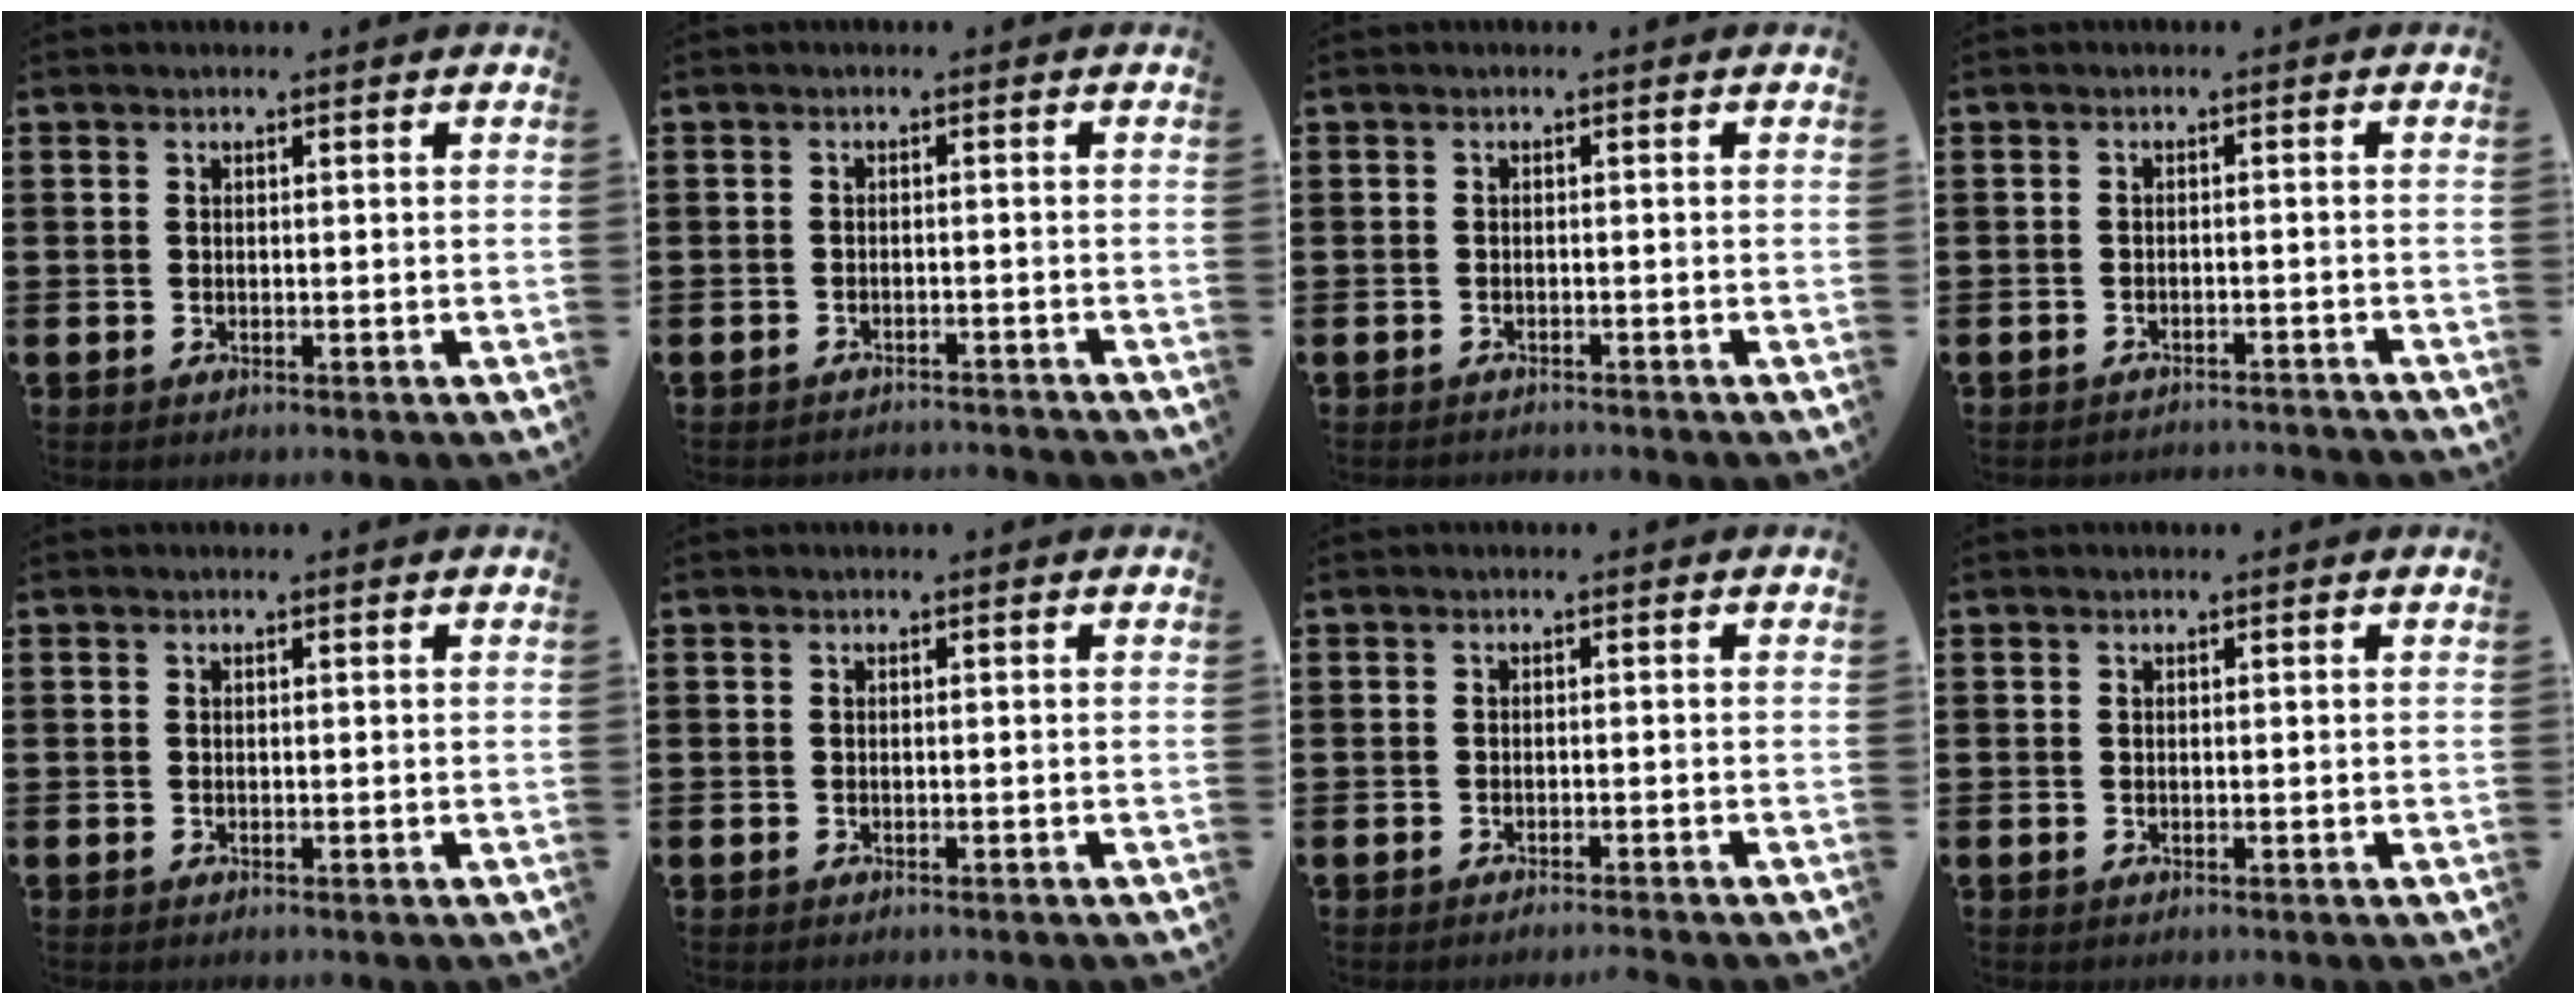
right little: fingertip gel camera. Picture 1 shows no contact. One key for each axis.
{"total": 1.3, "fx": -1.3, "fy": -0.1, "fz": -0.1, "tx": -0.002, "ty": 0.004, "tz": -0.027}
{"total": 0.7, "fx": -0.7, "fy": -0.1, "fz": 0.0, "tx": -0.001, "ty": -0.001, "tz": -0.014}
{"total": 1.4, "fx": -1.4, "fy": -0.2, "fz": -0.1, "tx": -0.002, "ty": 0.004, "tz": -0.030}
{"total": 0.0}
{"total": 0.0}
{"total": 0.9, "fx": -0.9, "fy": -0.2, "fz": 0.2, "tx": -0.001, "ty": 0.000, "tz": -0.018}
{"total": 0.0}